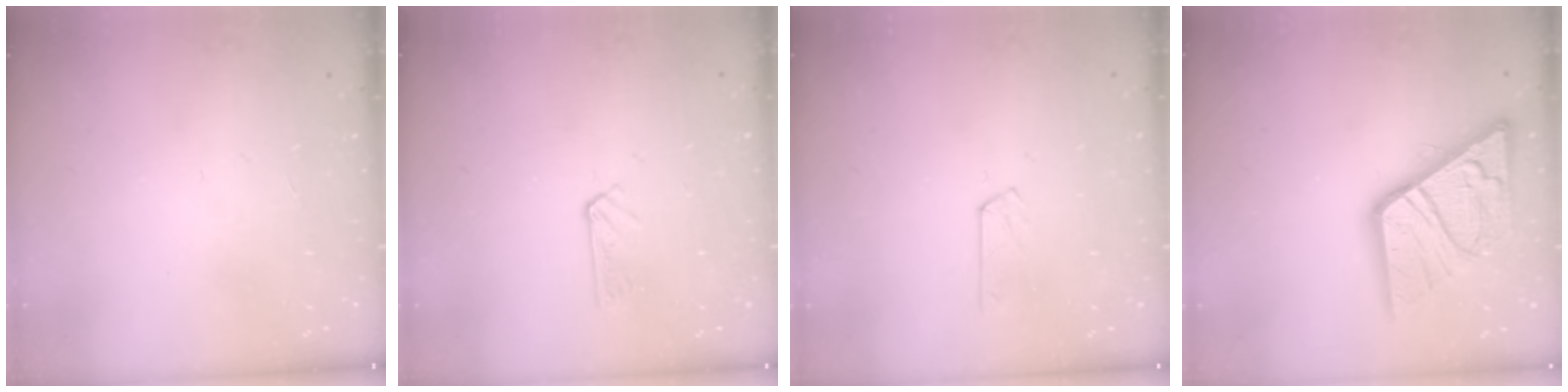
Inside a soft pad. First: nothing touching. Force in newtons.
{"total": 2.9, "press": 2.9, "slide": 0.3}
{"total": 2.8, "press": 2.8, "slide": 0.4}
{"total": 17.1, "press": 17.0, "slide": 1.8}